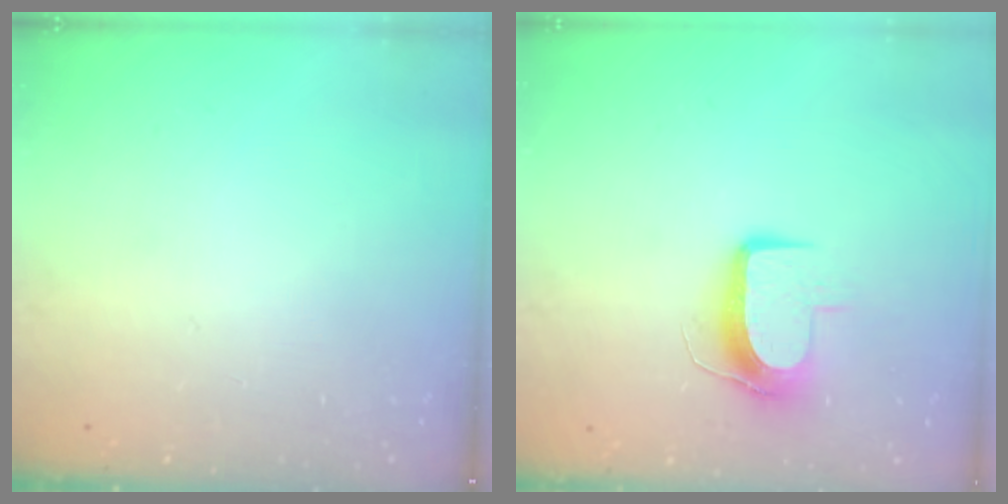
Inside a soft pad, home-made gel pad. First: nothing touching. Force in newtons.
{"total": 9.5, "press": 9.5, "slide": 0.3}